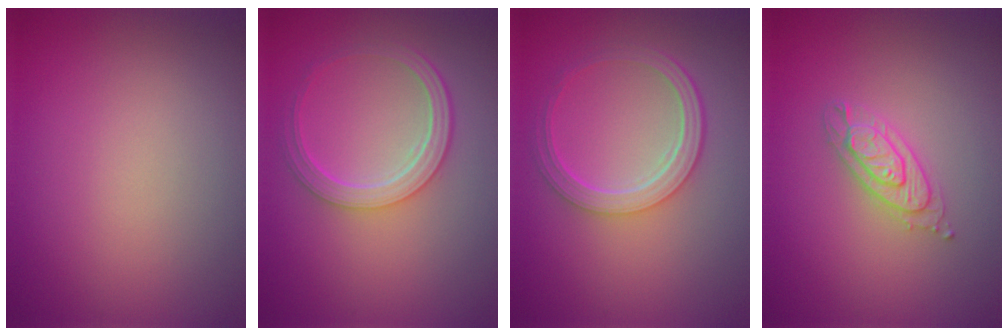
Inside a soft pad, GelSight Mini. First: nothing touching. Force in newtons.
{"total": 4.4, "press": 3.4, "slide": 2.8}
{"total": 4.3, "press": 3.2, "slide": 2.9}
{"total": 2.3, "press": 2.3, "slide": 0.4}